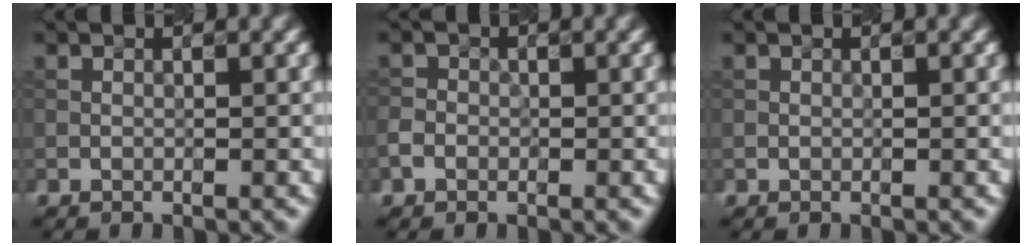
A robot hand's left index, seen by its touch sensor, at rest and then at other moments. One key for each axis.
{"total": 1.3, "fx": -0.6, "fy": 1.1, "fz": 0.4, "tx": -0.004, "ty": 0.001, "tz": -0.016}
{"total": 0.0}